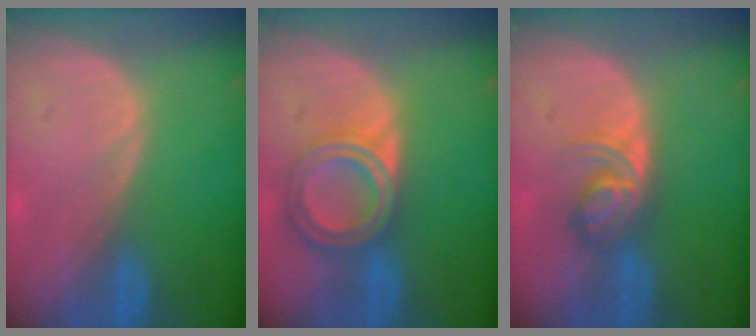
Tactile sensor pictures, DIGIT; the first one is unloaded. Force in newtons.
{"total": 6.9, "press": 6.2, "slide": 3.1}
{"total": 5.8, "press": 5.0, "slide": 2.9}